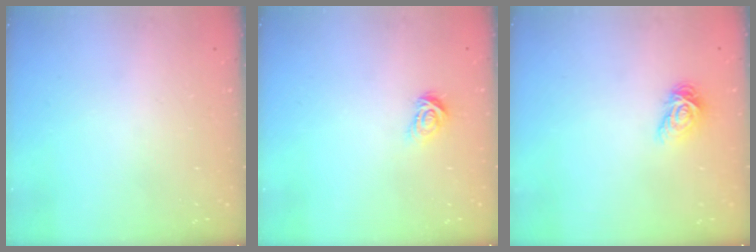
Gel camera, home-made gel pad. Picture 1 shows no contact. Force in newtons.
{"total": 3.6, "press": 3.6, "slide": 0.4}
{"total": 5.1, "press": 5.1, "slide": 0.3}